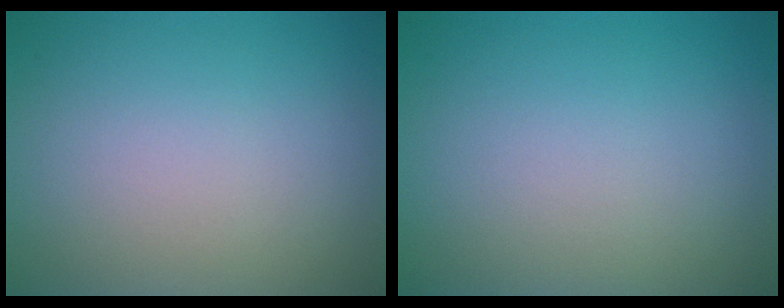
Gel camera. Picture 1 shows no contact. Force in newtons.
{"total": 0.0}